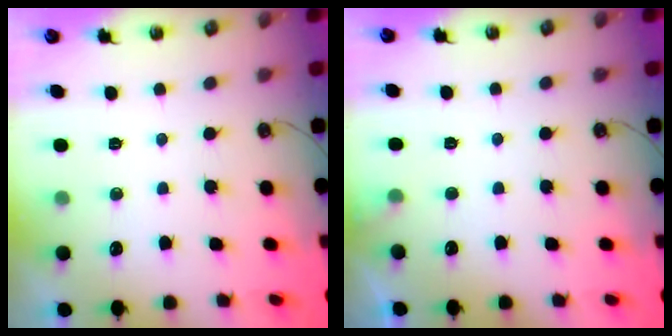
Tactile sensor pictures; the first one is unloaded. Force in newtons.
{"total": 3.6, "press": 3.6, "slide": 0.2}